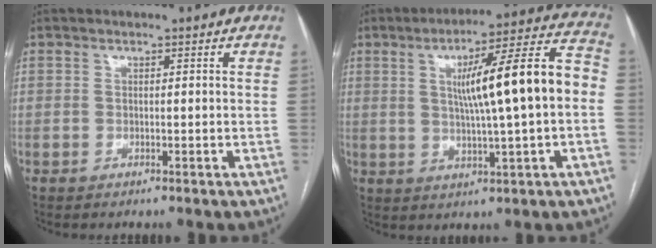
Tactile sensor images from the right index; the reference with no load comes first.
{"total": 15.6, "force": [0.9, 0.6, 15.5], "torque": [-0.235, 0.026, 0.015]}